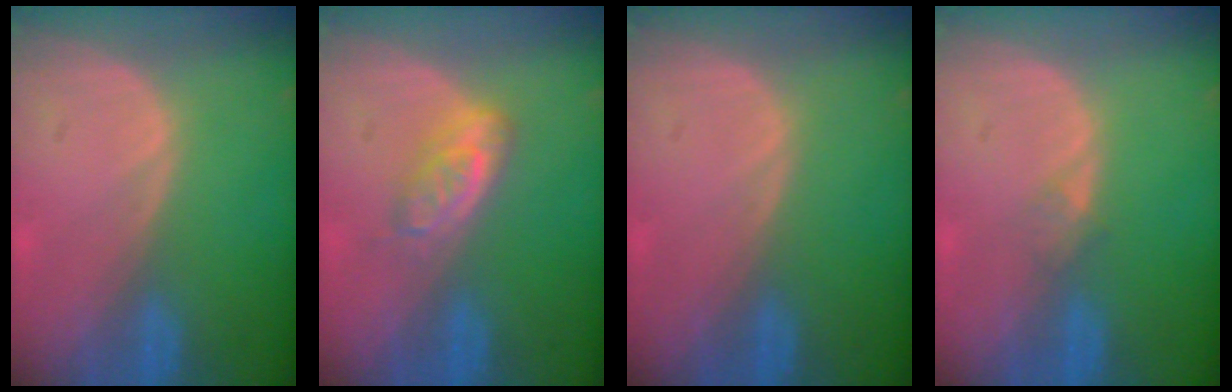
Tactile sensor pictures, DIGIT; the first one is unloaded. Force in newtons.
{"total": 4.8, "press": 4.2, "slide": 2.2}
{"total": 0.0}
{"total": 1.1, "press": 1.0, "slide": 0.1}